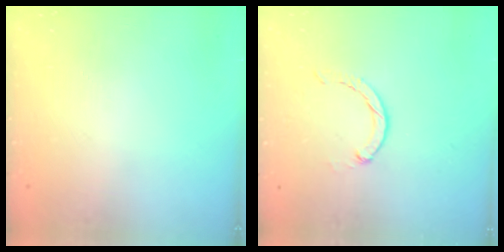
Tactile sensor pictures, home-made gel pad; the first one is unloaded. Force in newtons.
{"total": 1.9, "press": 1.9, "slide": 0.3}